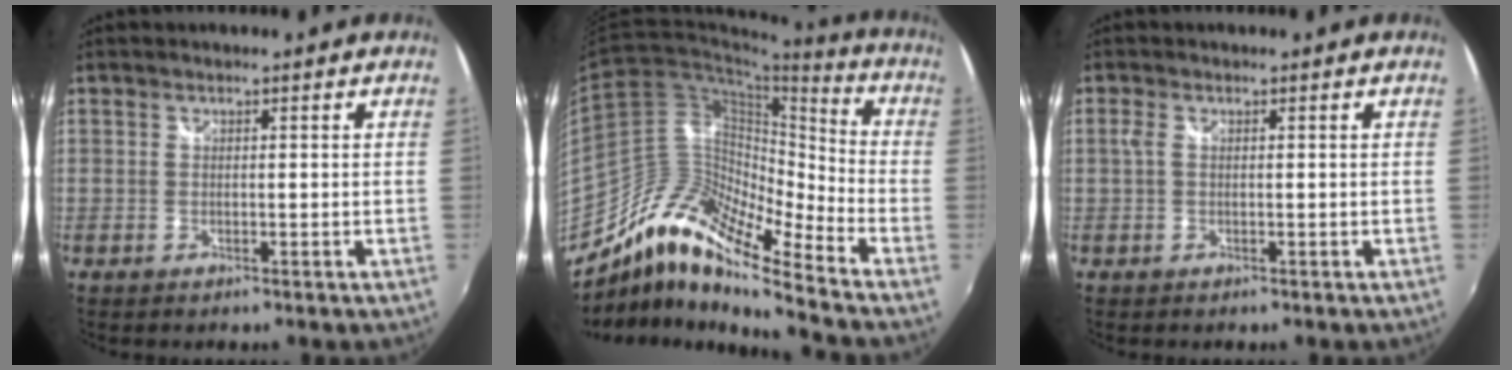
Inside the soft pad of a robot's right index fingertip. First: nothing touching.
{"total": 11.8, "force": [-9.3, 2.0, 6.9], "torque": [-0.114, 0.016, -0.197]}
{"total": 1.3, "force": [0.1, 0.5, 1.2], "torque": [-0.027, 0.002, -0.001]}